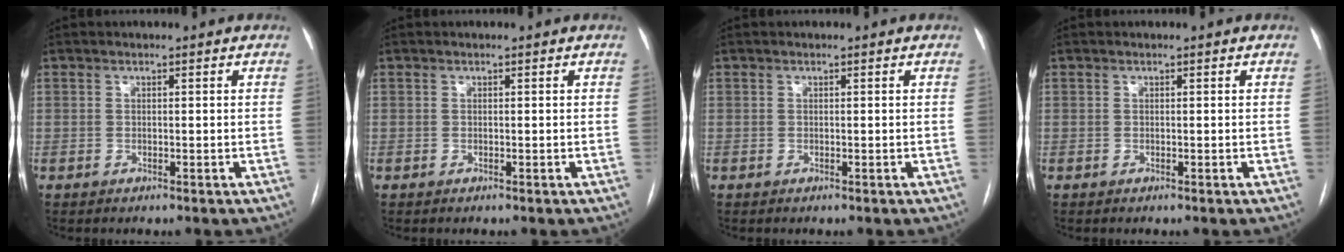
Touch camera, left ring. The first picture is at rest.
{"total": 0.0}
{"total": 0.0}
{"total": 0.0}